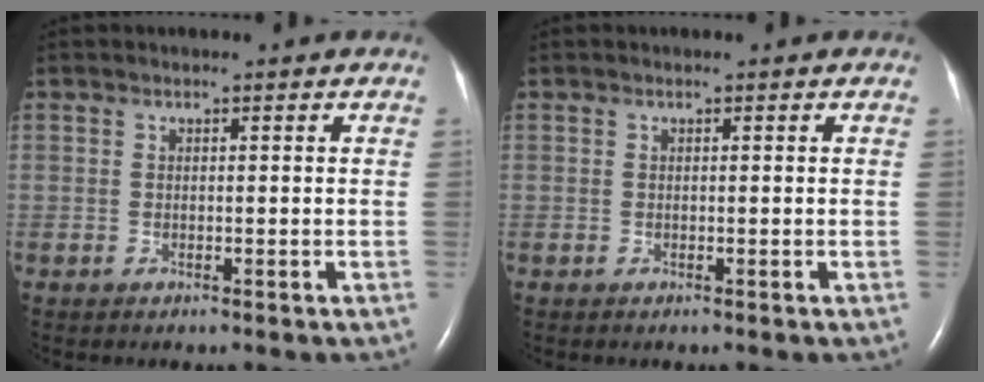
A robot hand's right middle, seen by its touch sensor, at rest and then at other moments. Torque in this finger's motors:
{"motor_torque": [-0.12, 0.00, -0.01, 0.01]}